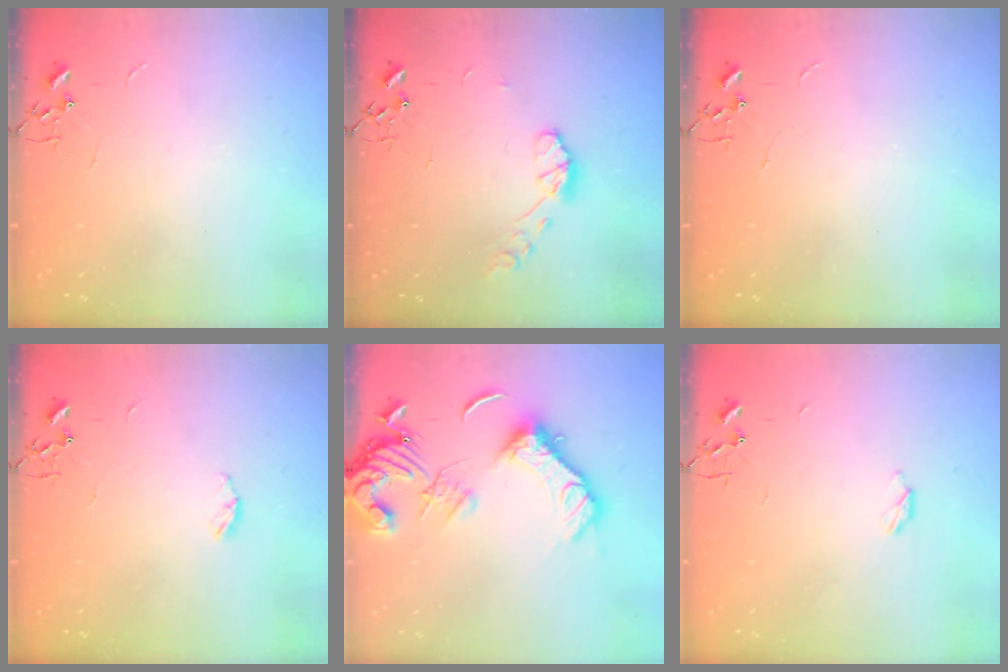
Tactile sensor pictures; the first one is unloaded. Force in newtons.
{"total": 7.0, "press": 7.0, "slide": 0.5}
{"total": 0.0}
{"total": 3.9, "press": 3.8, "slide": 0.6}
{"total": 16.6, "press": 16.5, "slide": 2.0}
{"total": 2.8, "press": 2.7, "slide": 0.5}